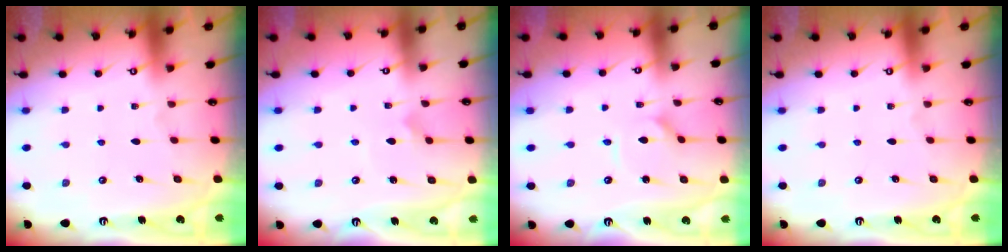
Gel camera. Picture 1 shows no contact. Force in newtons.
{"total": 3.0, "press": 3.0, "slide": 0.2}
{"total": 2.6, "press": 2.6, "slide": 0.4}
{"total": 0.0}